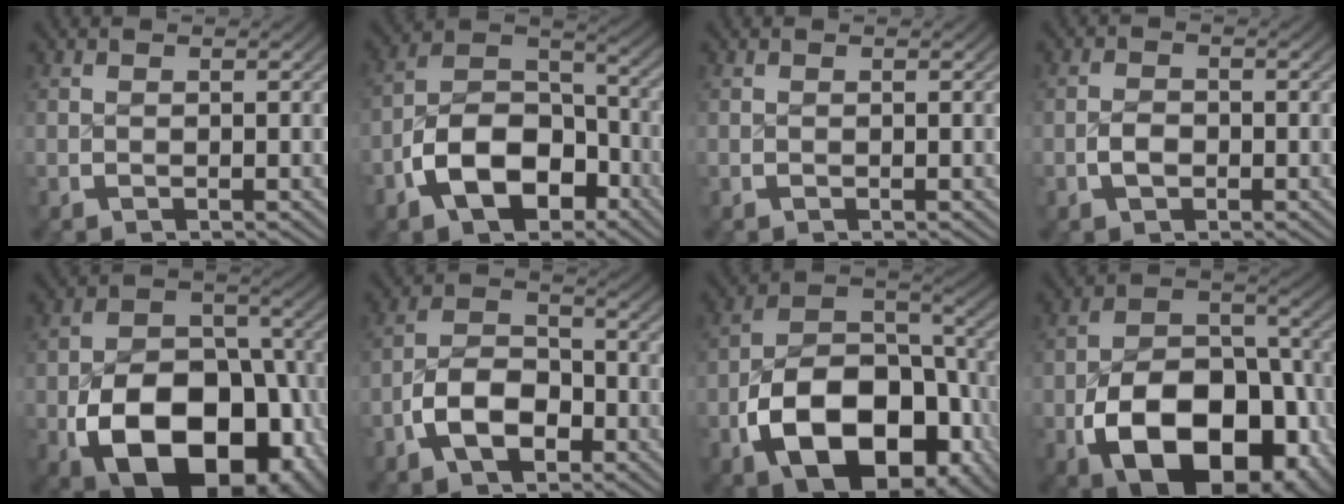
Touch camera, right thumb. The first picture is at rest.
{"total": 9.8, "force": [-3.5, 6.5, 6.5], "torque": [-0.138, -0.023, -0.049]}
{"total": 0.0}
{"total": 1.9, "force": [-0.7, 1.3, 1.2], "torque": [-0.029, -0.004, -0.010]}
{"total": 19.6, "force": [-5.3, 12.8, 13.9], "torque": [-0.266, -0.079, -0.048]}
{"total": 7.0, "force": [-2.5, 4.7, 4.5], "torque": [-0.086, -0.010, -0.044]}
{"total": 15.9, "force": [-4.3, 10.2, 11.5], "torque": [-0.232, -0.045, -0.047]}
{"total": 17.8, "force": [-4.7, 11.3, 12.8], "torque": [-0.258, -0.069, -0.043]}